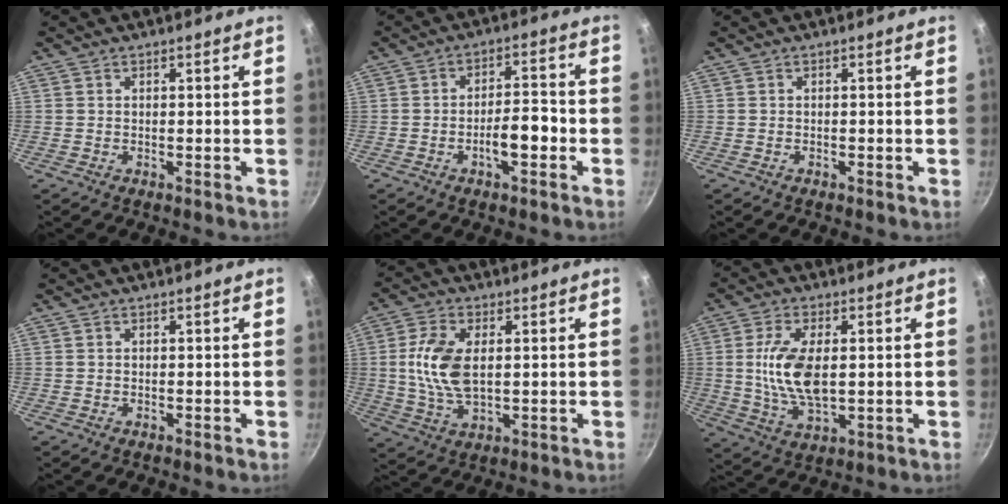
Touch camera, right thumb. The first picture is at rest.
{"total": 6.6, "force": [-2.4, 2.5, 5.6], "torque": [-0.073, 0.030, -0.040]}
{"total": 0.0}
{"total": 0.0}
{"total": 10.4, "force": [1.3, 5.6, 8.7], "torque": [-0.173, -0.001, 0.024]}
{"total": 11.7, "force": [0.9, 5.8, 10.1], "torque": [-0.193, -0.005, 0.021]}